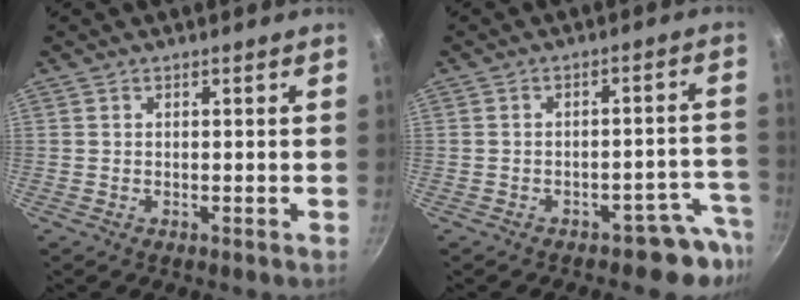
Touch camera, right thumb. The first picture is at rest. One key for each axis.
{"total": 6.5, "fx": -5.0, "fy": 3.2, "fz": 2.7, "tx": 0.030, "ty": 0.063, "tz": -0.058}